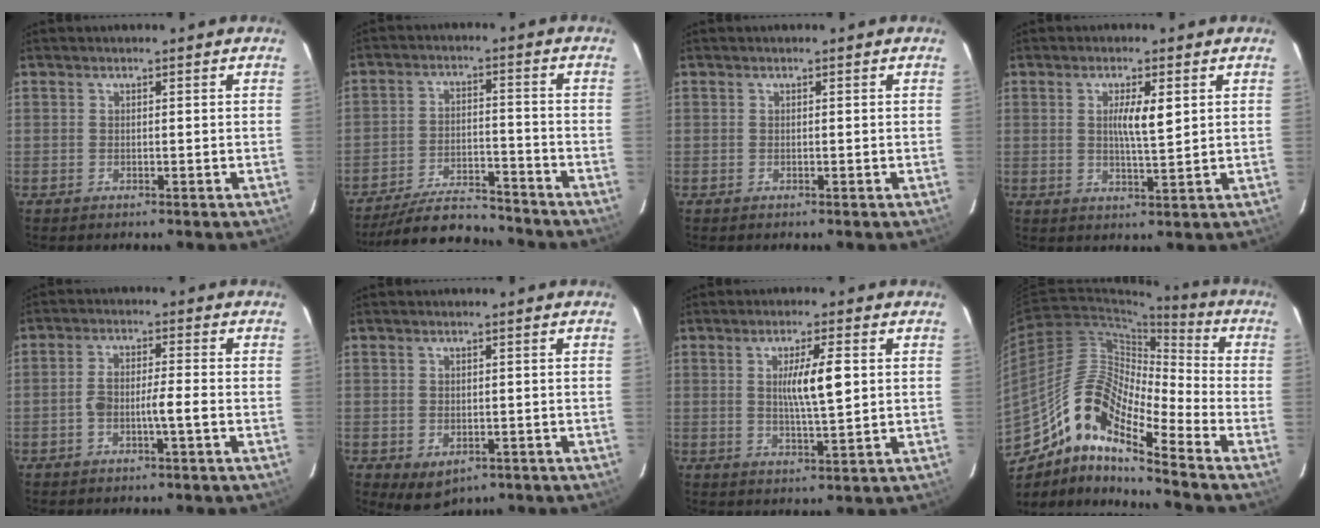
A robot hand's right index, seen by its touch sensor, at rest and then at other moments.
{"total": 10.6, "force": [-10.0, 2.0, 2.7], "torque": [-0.044, 0.003, -0.170]}
{"total": 0.0}
{"total": 4.7, "force": [1.3, 0.5, 4.5], "torque": [-0.080, -0.004, 0.021]}
{"total": 4.2, "force": [-1.4, 0.5, 3.9], "torque": [-0.080, 0.017, -0.021]}
{"total": 3.9, "force": [-1.9, 2.8, 2.0], "torque": [-0.032, -0.005, -0.012]}
{"total": 6.6, "force": [1.1, 0.5, 6.4], "torque": [-0.111, -0.001, 0.020]}
{"total": 15.6, "force": [-9.4, 3.8, 11.9], "torque": [-0.218, 0.026, -0.161]}